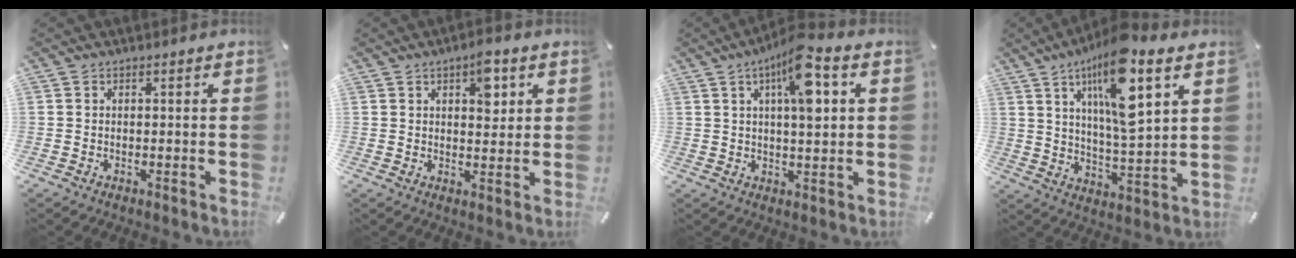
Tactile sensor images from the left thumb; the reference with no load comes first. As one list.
[{"total": 6.6, "force": [3.0, 3.6, 4.7], "torque": [-0.044, -0.014, 0.042]}, {"total": 10.7, "force": [3.9, 3.0, 9.5], "torque": [-0.160, -0.005, 0.063]}, {"total": 16.2, "force": [8.4, 4.5, 13.1], "torque": [-0.225, -0.036, 0.132]}]